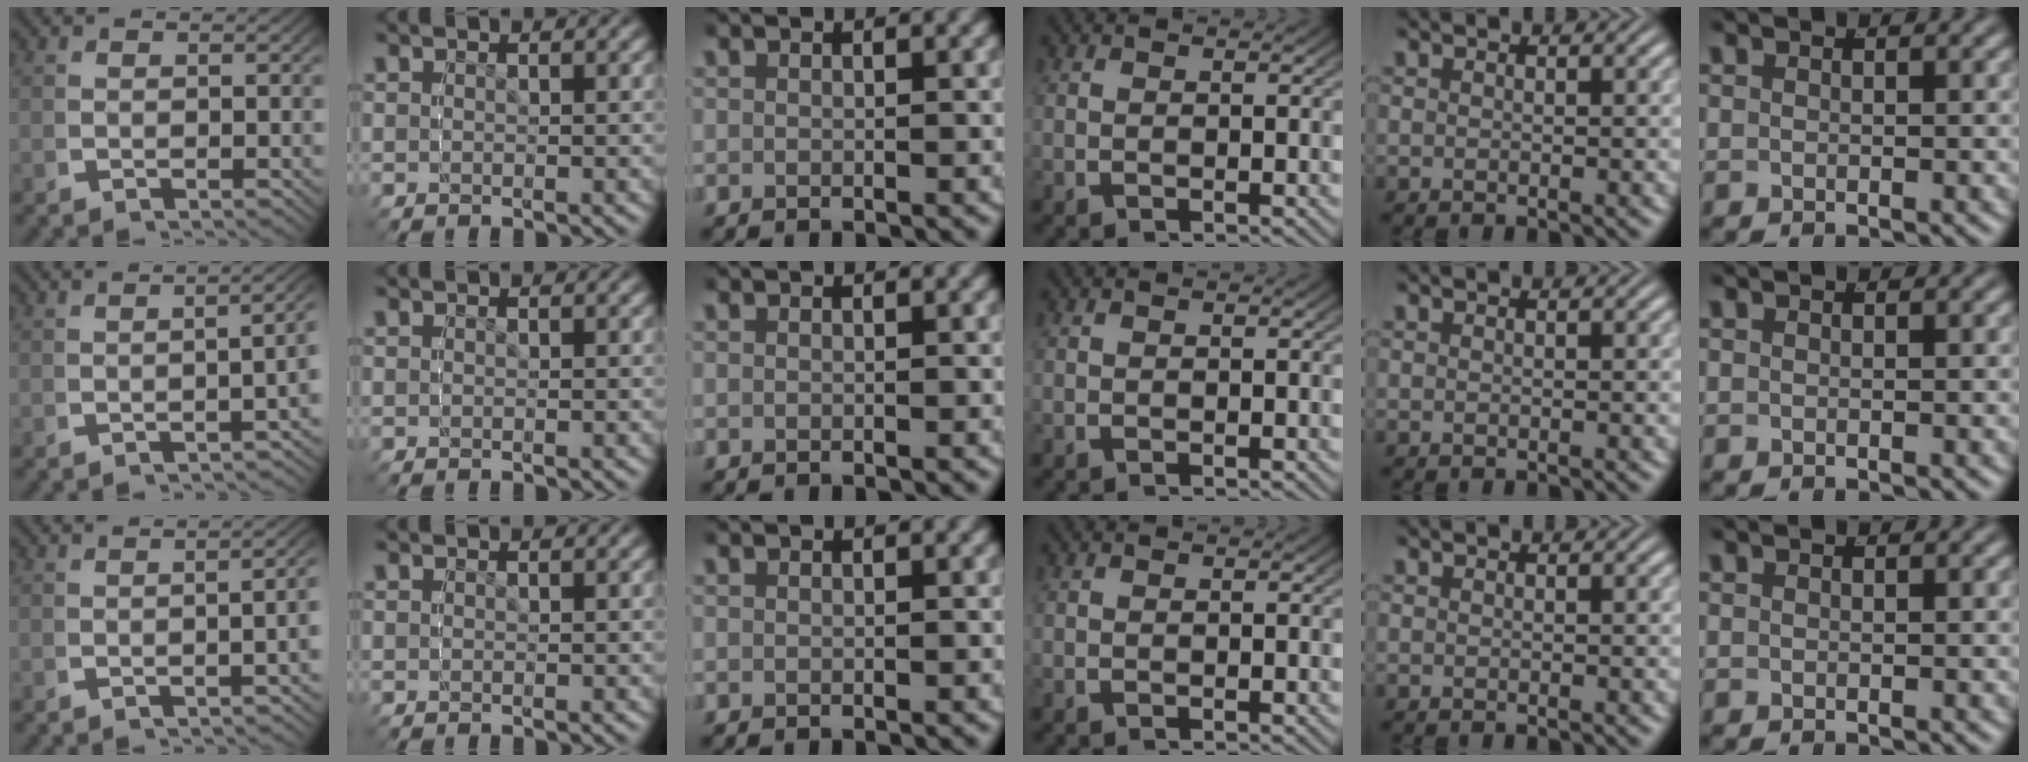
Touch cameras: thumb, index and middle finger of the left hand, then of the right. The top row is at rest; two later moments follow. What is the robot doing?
{"motion": "grasp_and_lifting", "object": "bottle"}